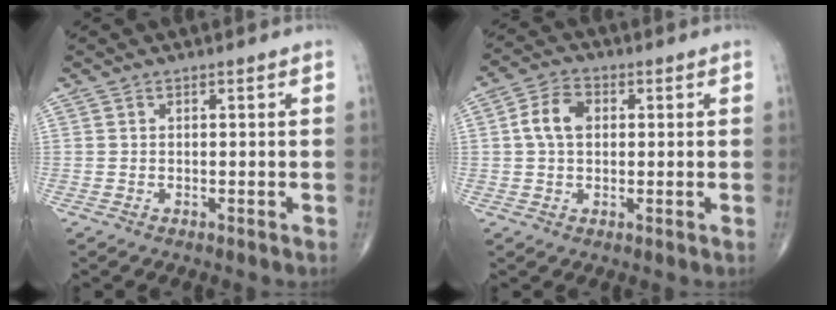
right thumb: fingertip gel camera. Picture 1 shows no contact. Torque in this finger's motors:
{"motor_torque": [0.25, 0.77, 0.39, -0.22, 0.02]}